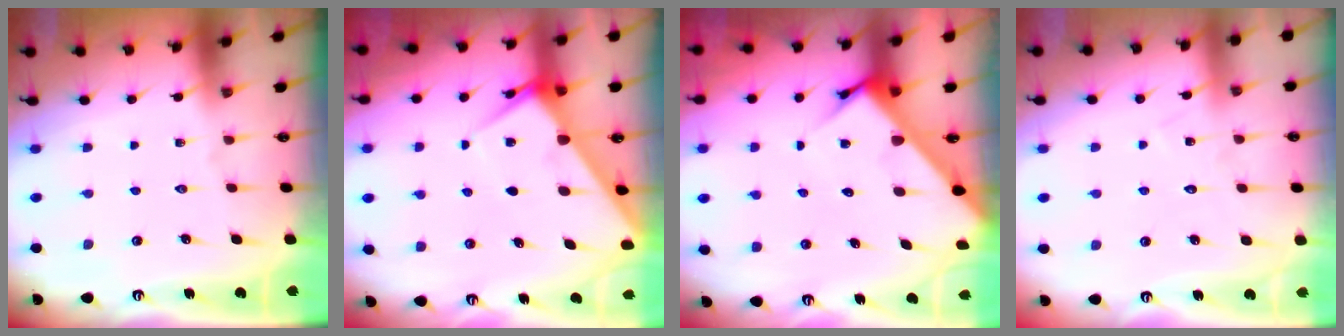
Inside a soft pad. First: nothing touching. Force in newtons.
{"total": 5.5, "press": 5.5, "slide": 0.5}
{"total": 5.5, "press": 5.5, "slide": 0.5}
{"total": 6.8, "press": 6.8, "slide": 0.6}